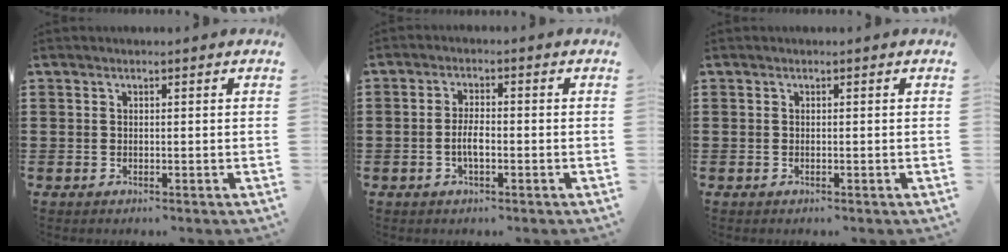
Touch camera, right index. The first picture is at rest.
{"total": 3.2, "force": [-0.9, 0.9, 2.9], "torque": [-0.069, -0.005, -0.021]}
{"total": 0.0}